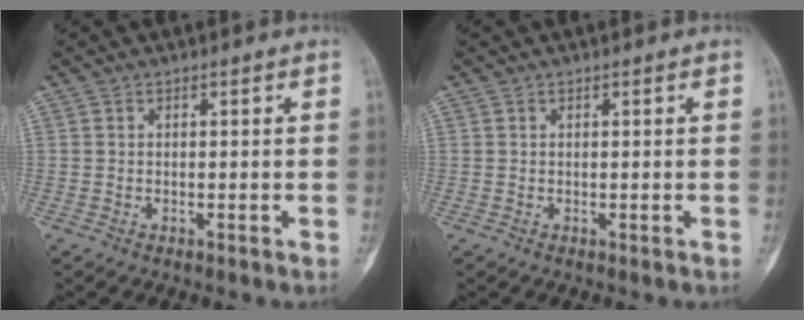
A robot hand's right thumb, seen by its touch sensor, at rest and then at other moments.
{"total": 0.0}